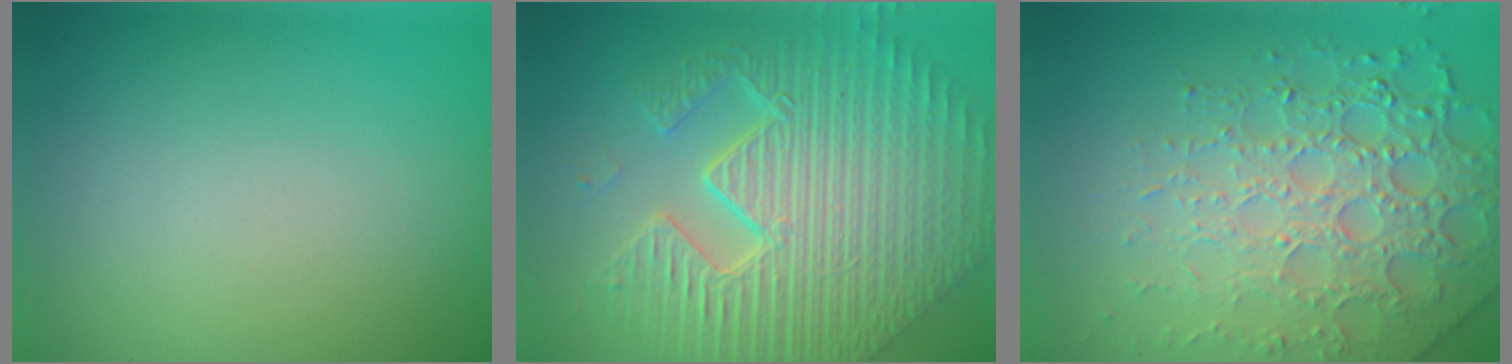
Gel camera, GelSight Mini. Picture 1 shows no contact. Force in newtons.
{"total": 11.5, "press": 7.5, "slide": 8.6}
{"total": 7.8, "press": 5.5, "slide": 5.5}